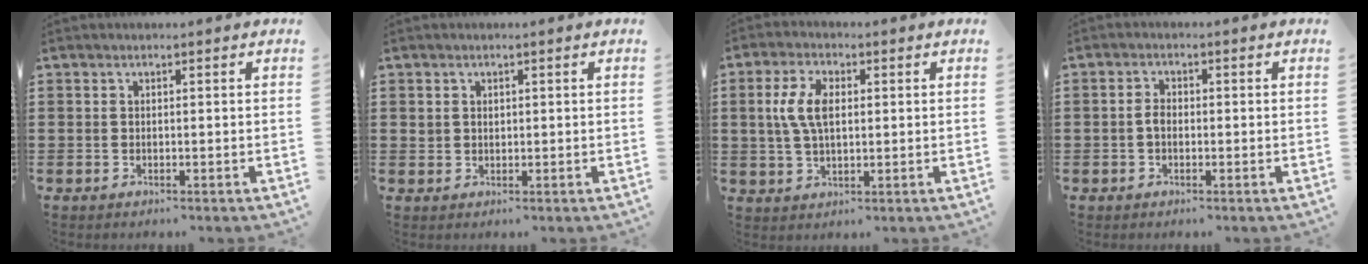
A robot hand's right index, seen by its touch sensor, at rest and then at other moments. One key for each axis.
{"total": 1.3, "fx": 0.9, "fy": 0.9, "fz": 0.2, "tx": -0.006, "ty": 0.002, "tz": 0.018}
{"total": 6.2, "fx": 0.9, "fy": 3.4, "fz": 5.2, "tx": -0.123, "ty": 0.009, "tz": 0.009}
{"total": 2.0, "fx": -0.3, "fy": 1.2, "fz": 1.5, "tx": -0.030, "ty": 0.003, "tz": -0.007}